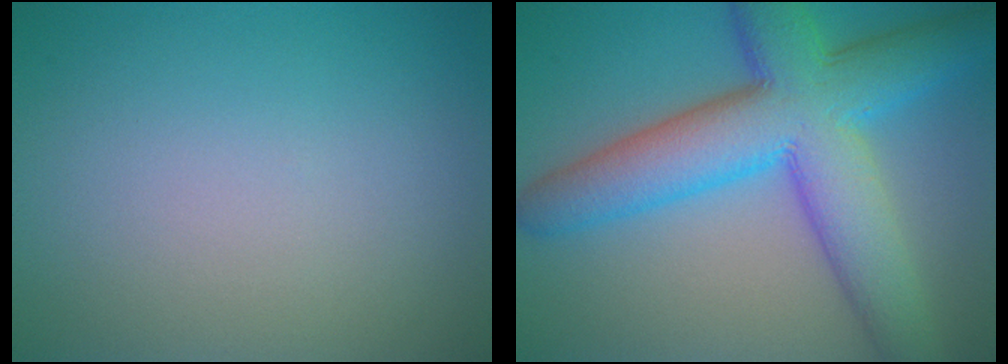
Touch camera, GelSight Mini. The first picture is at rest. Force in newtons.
{"total": 10.9, "press": 10.9, "slide": 0.2}